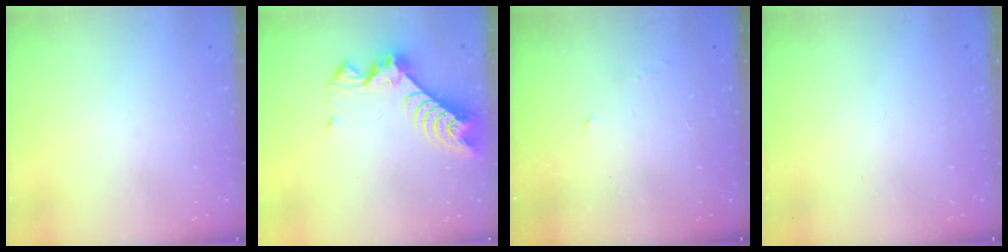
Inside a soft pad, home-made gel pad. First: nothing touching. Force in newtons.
{"total": 9.3, "press": 9.2, "slide": 0.8}
{"total": 3.1, "press": 3.1, "slide": 0.5}
{"total": 0.0}